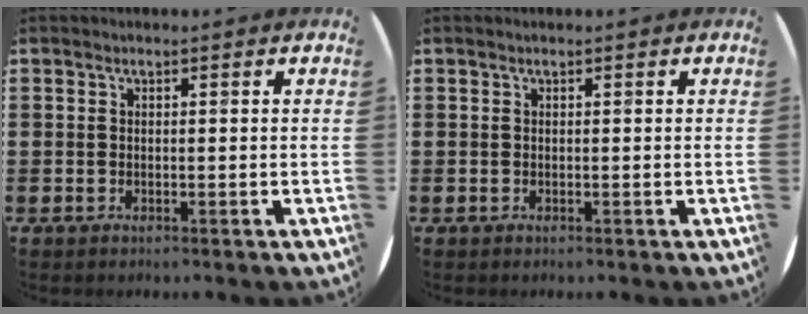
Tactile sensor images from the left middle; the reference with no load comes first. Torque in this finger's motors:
{"motor_torque": [0.19, -0.10, -0.01, -0.01]}